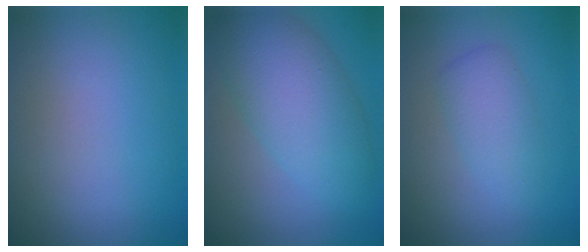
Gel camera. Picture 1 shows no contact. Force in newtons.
{"total": 6.9, "press": 6.9, "slide": 0.2}
{"total": 2.9, "press": 2.9, "slide": 0.0}